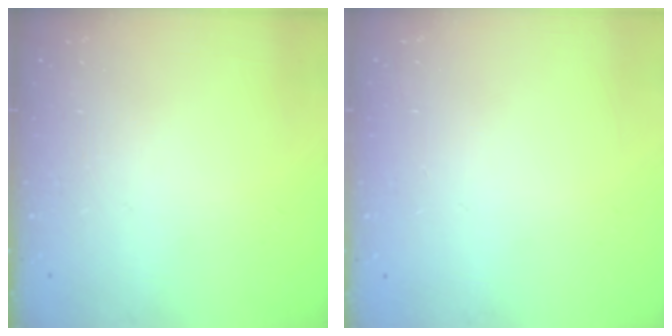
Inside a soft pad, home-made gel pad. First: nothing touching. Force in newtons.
{"total": 0.0}